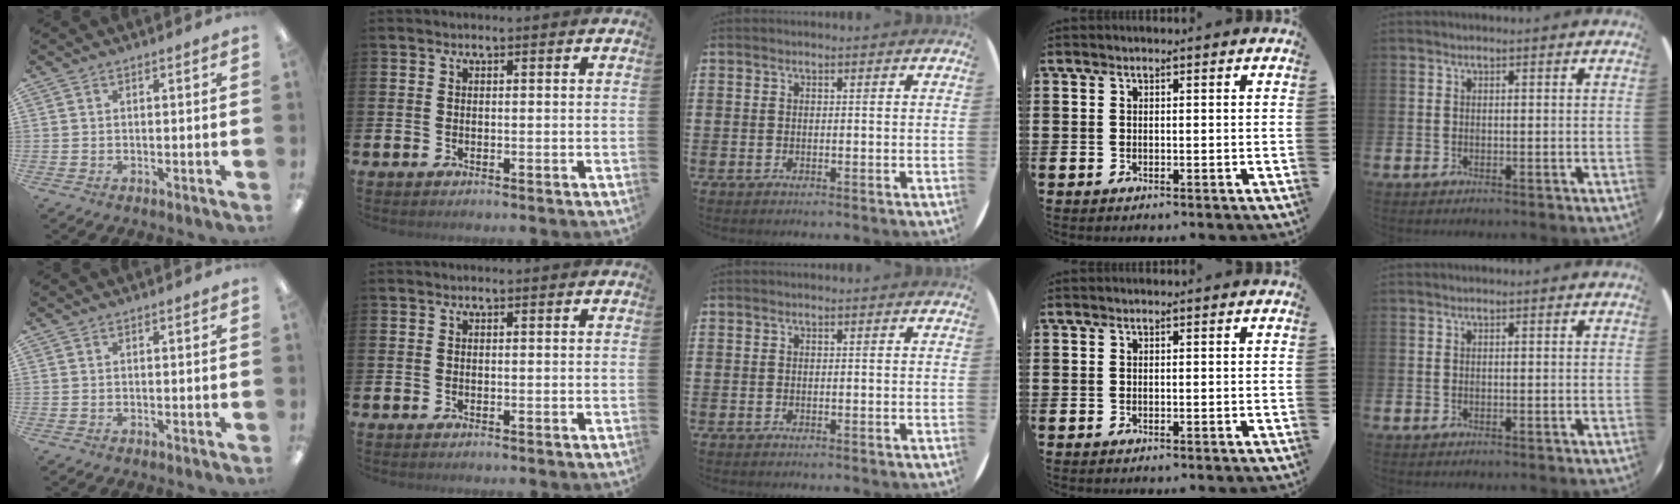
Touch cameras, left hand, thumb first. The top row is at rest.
{}